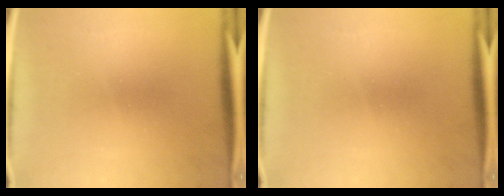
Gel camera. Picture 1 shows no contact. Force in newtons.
{"total": 0.0}